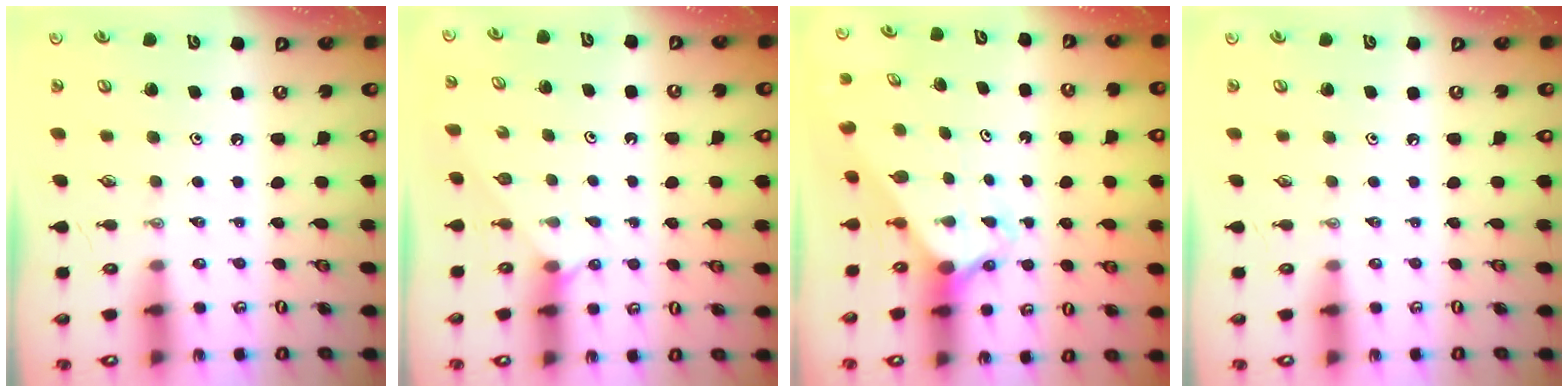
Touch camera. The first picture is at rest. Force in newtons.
{"total": 2.0, "press": 1.9, "slide": 0.4}
{"total": 2.5, "press": 2.5, "slide": 0.2}
{"total": 0.0}